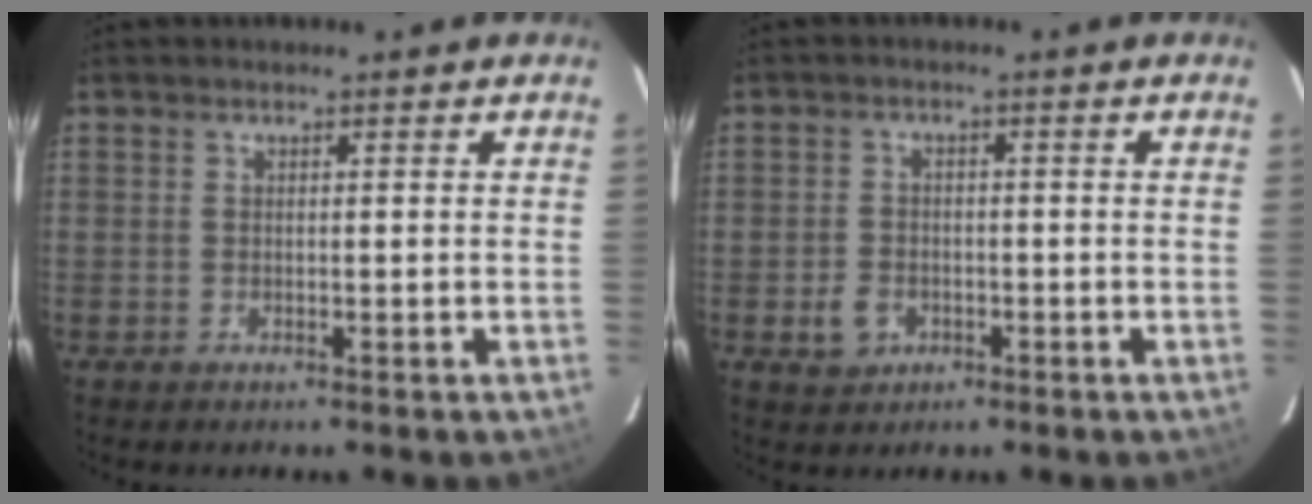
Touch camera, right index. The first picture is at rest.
{"total": 4.2, "force": [-1.6, 3.5, 1.8], "torque": [-0.043, 0.006, -0.020]}